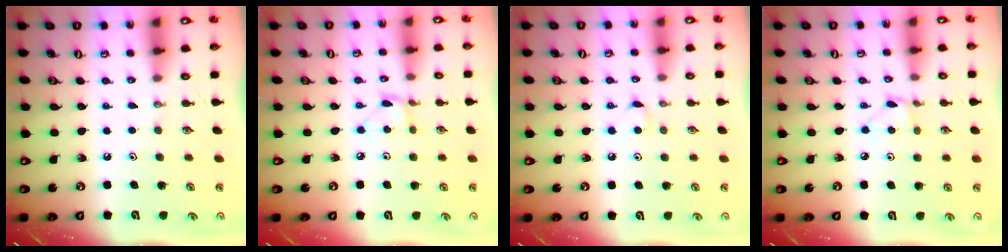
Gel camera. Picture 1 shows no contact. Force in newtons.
{"total": 3.0, "press": 3.0, "slide": 0.1}
{"total": 3.8, "press": 3.8, "slide": 0.5}
{"total": 3.2, "press": 3.1, "slide": 0.4}